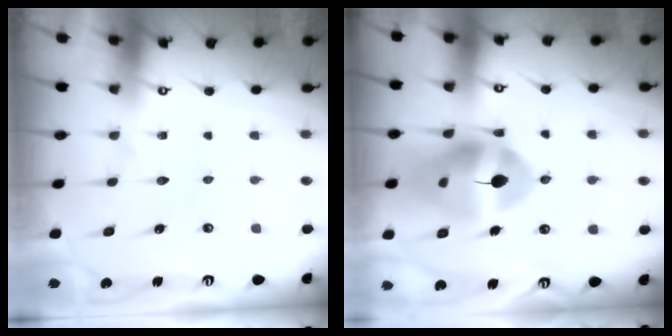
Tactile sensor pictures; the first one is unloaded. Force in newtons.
{"total": 15.2, "press": 15.0, "slide": 2.0}